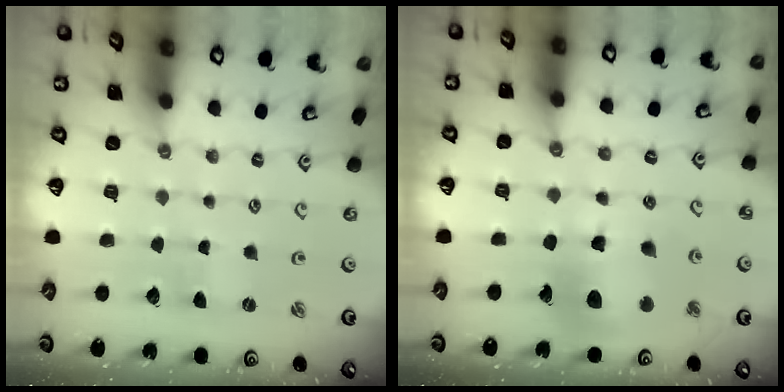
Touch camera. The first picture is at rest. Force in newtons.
{"total": 14.4, "press": 14.2, "slide": 2.0}